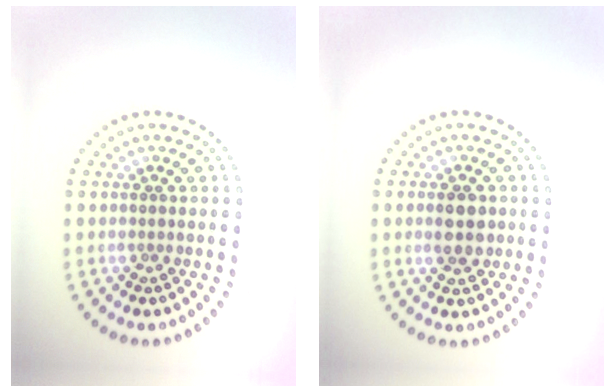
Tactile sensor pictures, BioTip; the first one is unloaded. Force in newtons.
{"total": 2.8, "press": 2.8, "slide": 0.1}